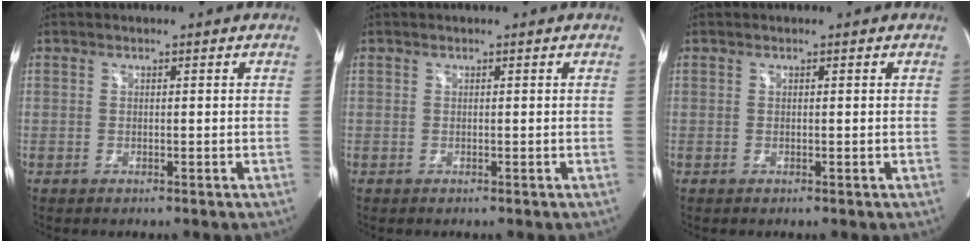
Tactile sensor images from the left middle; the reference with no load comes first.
{"total": 0.0}
{"total": 0.0}